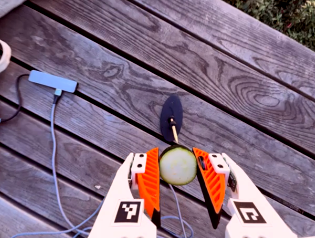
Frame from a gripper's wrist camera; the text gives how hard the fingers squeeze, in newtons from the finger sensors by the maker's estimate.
{"total": 8.2, "left": 7.5, "right": 8.9}